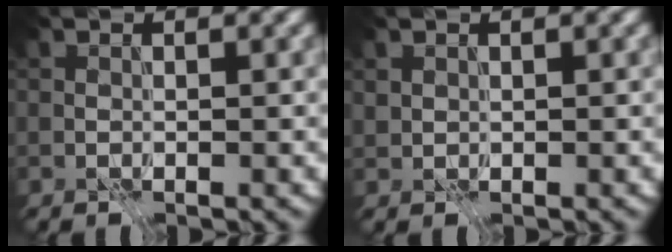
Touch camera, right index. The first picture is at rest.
{"total": 0.7, "force": [0.3, 0.6, 0.2], "torque": [-0.010, -0.003, 0.008]}